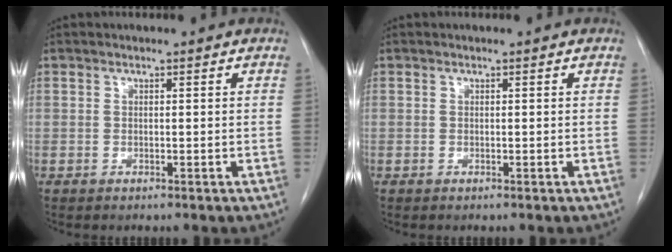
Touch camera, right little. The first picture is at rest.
{"total": 0.0}